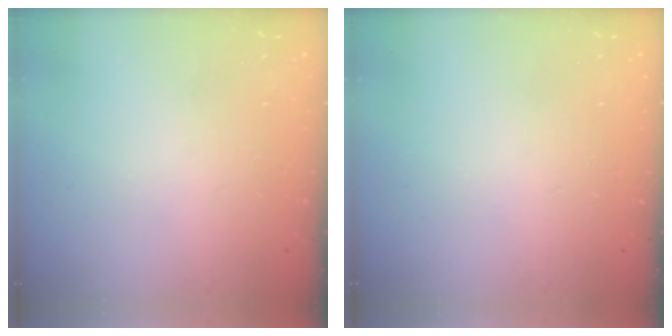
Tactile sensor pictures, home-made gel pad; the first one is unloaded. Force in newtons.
{"total": 0.0}